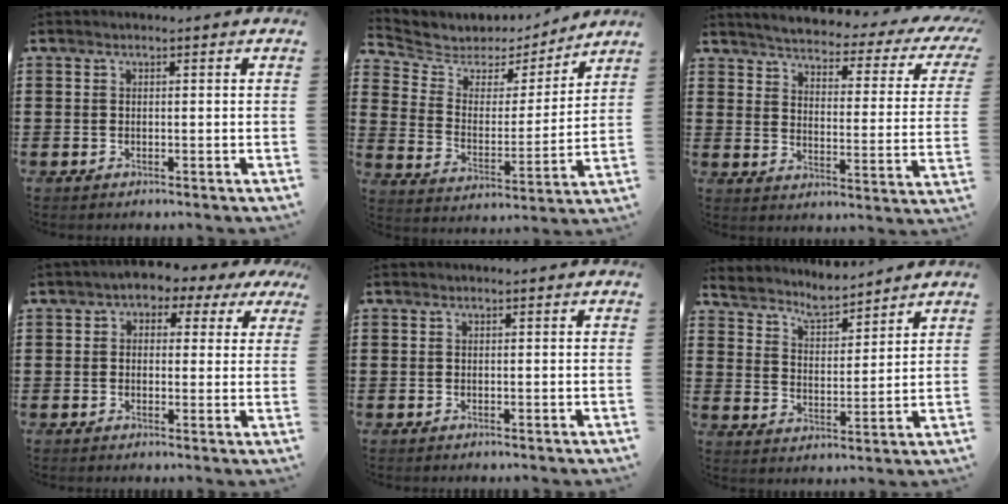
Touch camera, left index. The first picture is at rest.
{"total": 5.1, "force": [4.2, 2.7, 0.5], "torque": [-0.044, -0.027, 0.070]}
{"total": 3.4, "force": [3.0, -0.1, 1.5], "torque": [-0.048, -0.026, 0.042]}
{"total": 2.3, "force": [0.3, 2.1, 1.1], "torque": [-0.031, 0.007, -0.003]}
{"total": 0.0}
{"total": 4.8, "force": [4.8, 0.5, 0.5], "torque": [-0.034, -0.026, 0.082]}